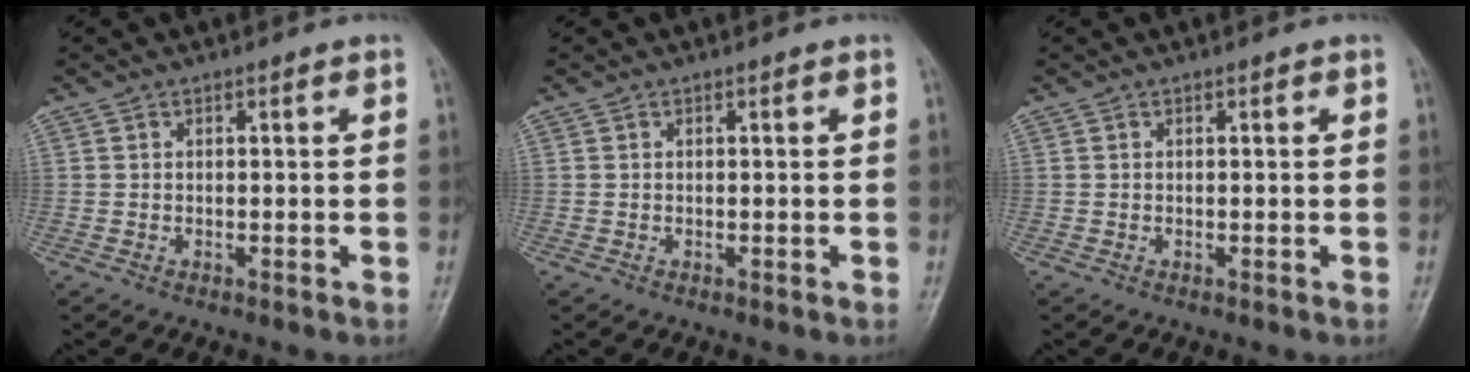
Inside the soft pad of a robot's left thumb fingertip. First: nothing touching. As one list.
[{"total": 0.0}, {"total": 0.0}]